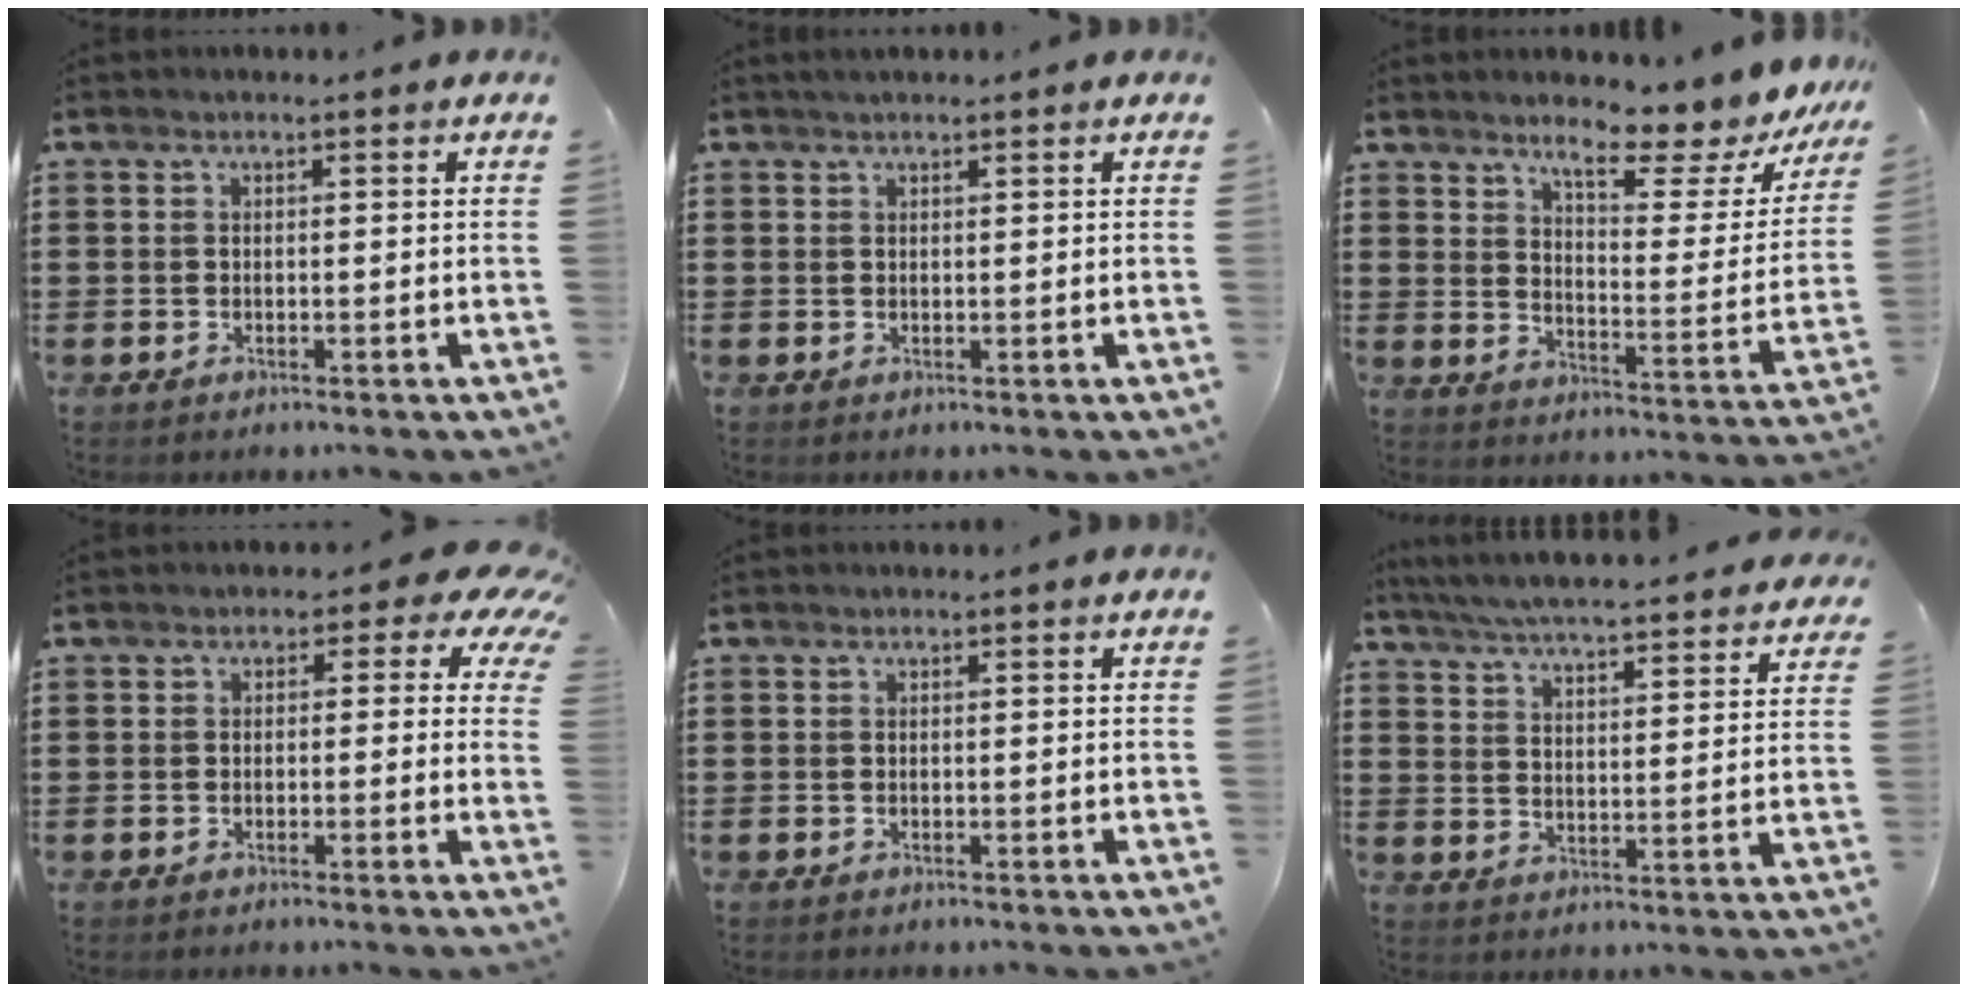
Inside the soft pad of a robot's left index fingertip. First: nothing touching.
{"total": 0.8, "force": [0.7, 0.0, 0.4], "torque": [-0.009, 0.001, 0.013]}
{"total": 8.5, "force": [7.0, 1.2, 4.7], "torque": [-0.078, -0.056, 0.111]}
{"total": 3.1, "force": [0.7, 1.9, 2.3], "torque": [-0.036, -0.001, 0.005]}
{"total": 0.0}
{"total": 5.5, "force": [5.3, -0.5, 1.4], "torque": [-0.053, -0.040, 0.089]}